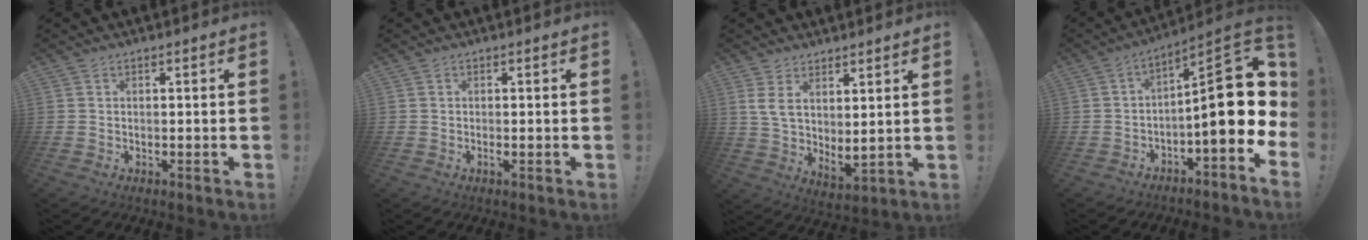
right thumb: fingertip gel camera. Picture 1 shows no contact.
{"total": 0.8, "force": [-0.2, 0.0, 0.8], "torque": [-0.012, -0.002, -0.004]}
{"total": 6.7, "force": [4.8, 2.0, 4.3], "torque": [-0.078, -0.038, 0.092]}
{"total": 18.5, "force": [-0.4, 5.7, 17.6], "torque": [-0.249, 0.003, -0.003]}